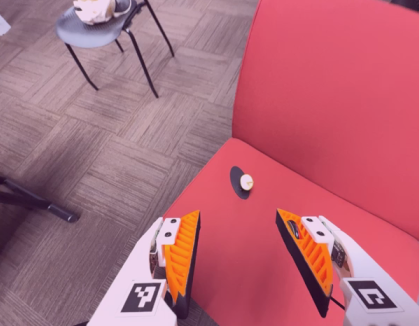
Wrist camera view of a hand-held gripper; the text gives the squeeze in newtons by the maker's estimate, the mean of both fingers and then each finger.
{"total": 0.0}